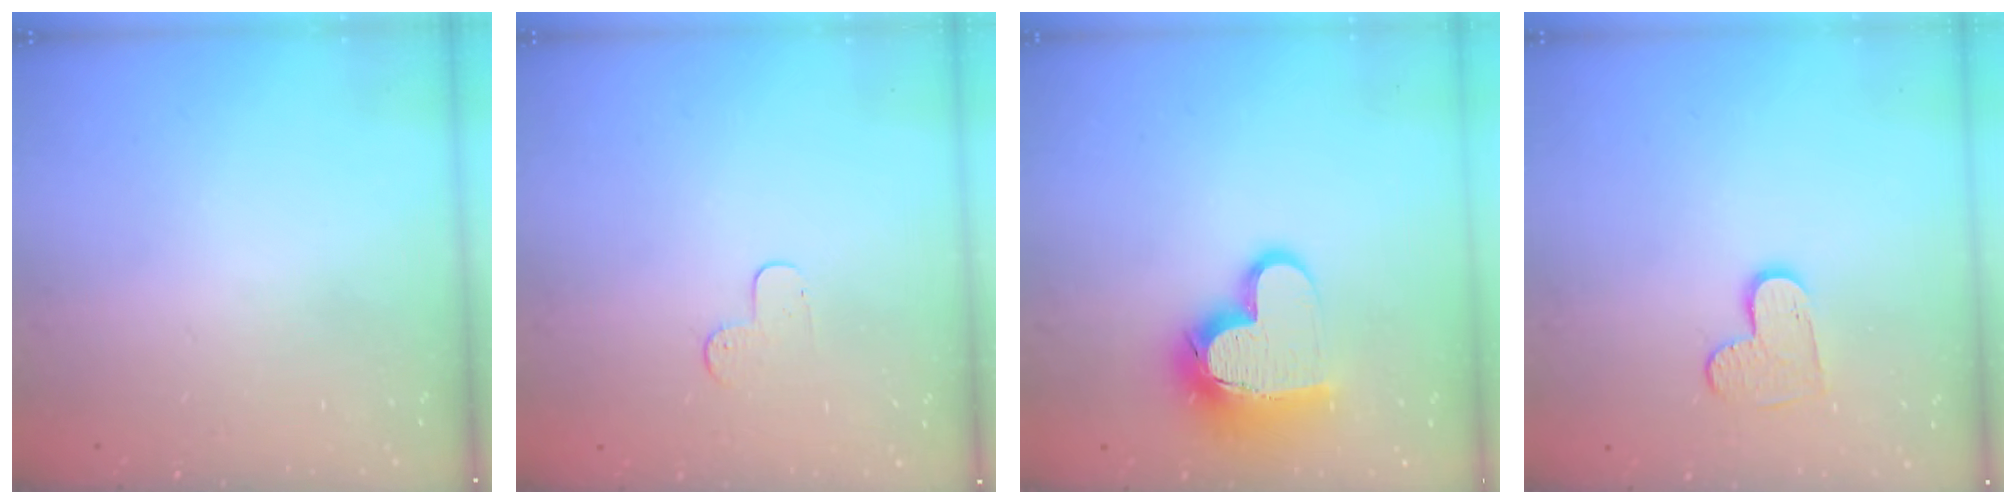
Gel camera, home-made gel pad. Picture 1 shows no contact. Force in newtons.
{"total": 3.7, "press": 3.7, "slide": 0.4}
{"total": 15.3, "press": 15.2, "slide": 1.0}
{"total": 6.9, "press": 6.9, "slide": 0.5}